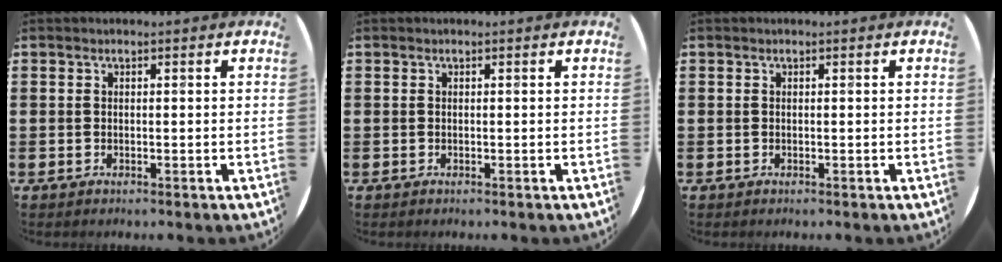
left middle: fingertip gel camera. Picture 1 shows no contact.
{"total": 0.0}
{"total": 0.0}